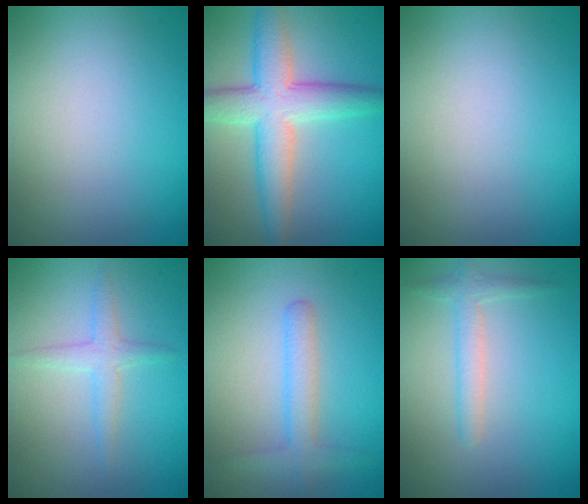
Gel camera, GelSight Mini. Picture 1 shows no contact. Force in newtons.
{"total": 6.4, "press": 6.4, "slide": 0.1}
{"total": 0.0}
{"total": 1.9, "press": 1.9, "slide": 0.1}
{"total": 2.5, "press": 2.5, "slide": 0.1}
{"total": 1.9, "press": 1.9, "slide": 0.0}